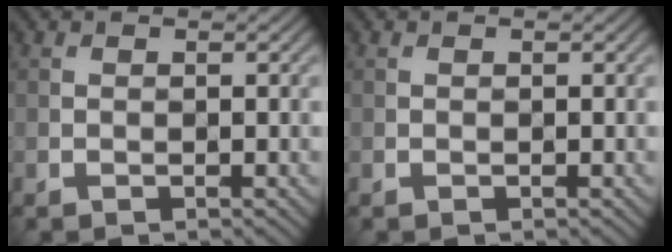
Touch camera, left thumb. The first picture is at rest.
{"total": 0.0}